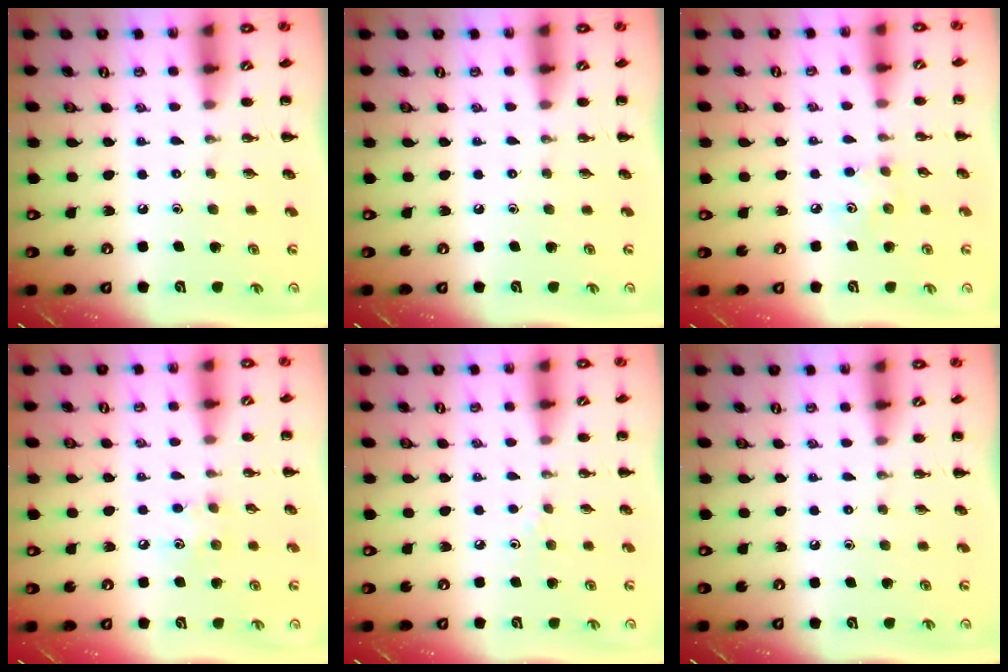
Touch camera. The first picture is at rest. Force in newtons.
{"total": 0.0}
{"total": 3.5, "press": 3.5, "slide": 0.6}
{"total": 5.8, "press": 5.6, "slide": 1.3}
{"total": 2.2, "press": 2.1, "slide": 0.9}
{"total": 0.0}